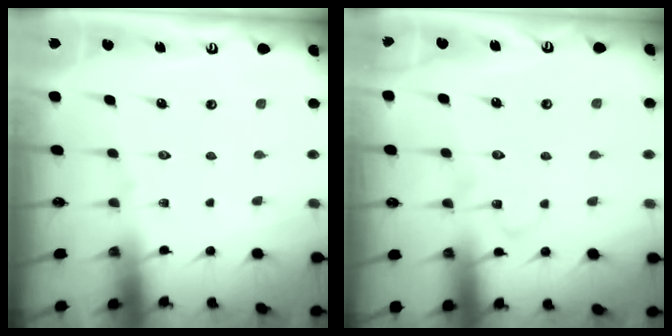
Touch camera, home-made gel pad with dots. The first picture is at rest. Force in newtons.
{"total": 6.3, "press": 6.3, "slide": 0.5}